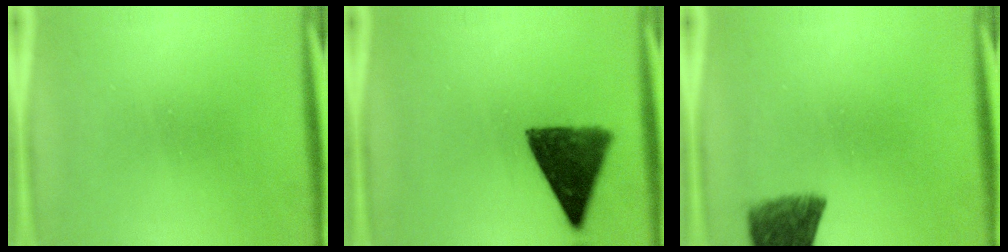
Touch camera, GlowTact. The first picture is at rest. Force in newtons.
{"total": 9.2}
{"total": 7.8}